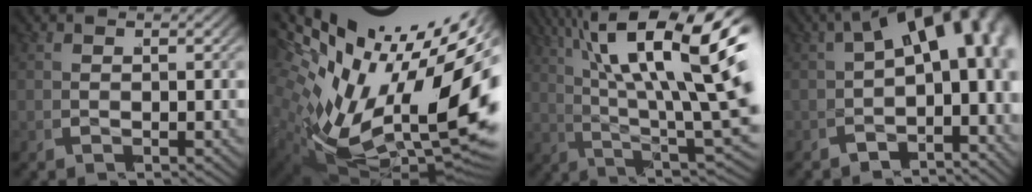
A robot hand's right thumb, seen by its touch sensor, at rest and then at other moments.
{"total": 24.2, "force": [-0.2, 14.8, 19.1], "torque": [-0.327, -0.050, 0.016]}
{"total": 15.2, "force": [2.5, 7.4, 13.0], "torque": [-0.206, -0.023, 0.043]}
{"total": 11.2, "force": [0.3, 6.6, 9.0], "torque": [-0.118, 0.003, -0.009]}